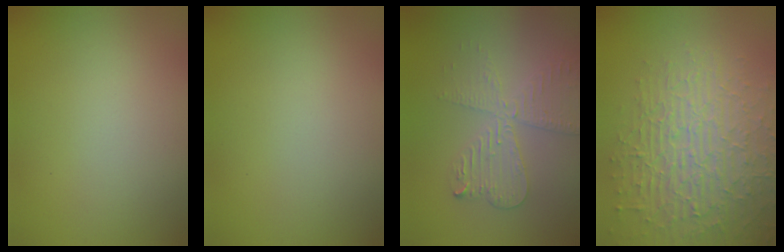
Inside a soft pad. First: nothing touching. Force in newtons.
{"total": 0.0}
{"total": 4.1, "press": 3.5, "slide": 2.1}
{"total": 6.9, "press": 5.2, "slide": 4.6}